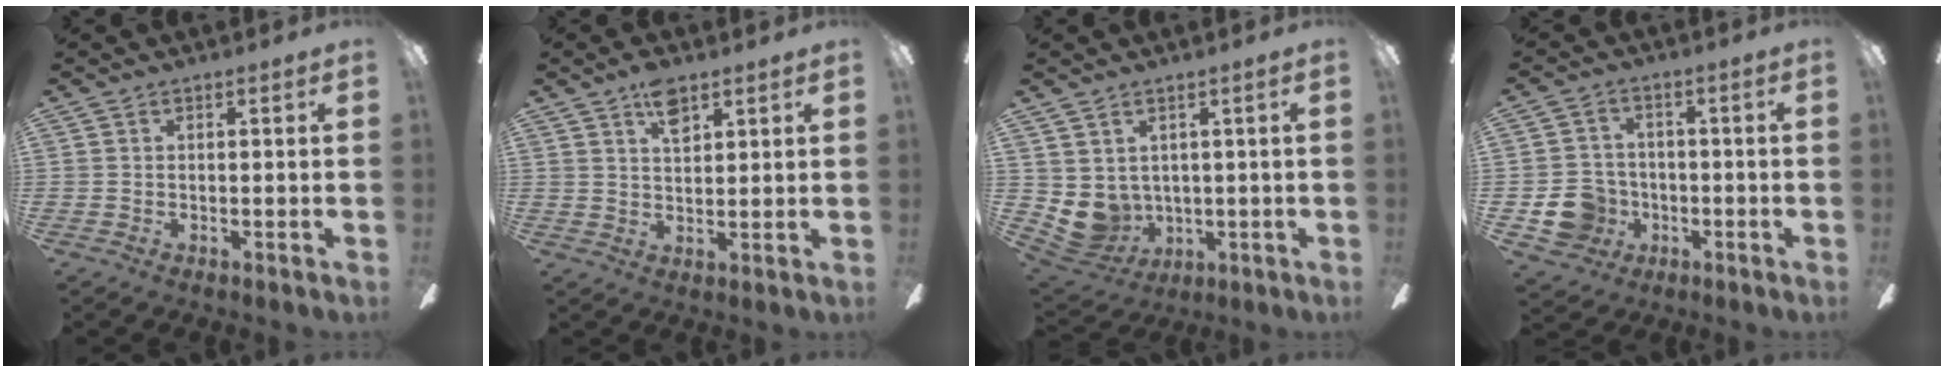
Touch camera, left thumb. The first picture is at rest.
{"total": 6.1, "force": [3.7, 2.8, 3.8], "torque": [-0.053, -0.011, 0.062]}
{"total": 5.9, "force": [1.6, 5.5, 1.5], "torque": [-0.066, -0.024, 0.036]}
{"total": 9.2, "force": [-3.1, 8.3, 2.8], "torque": [-0.075, 0.025, -0.051]}